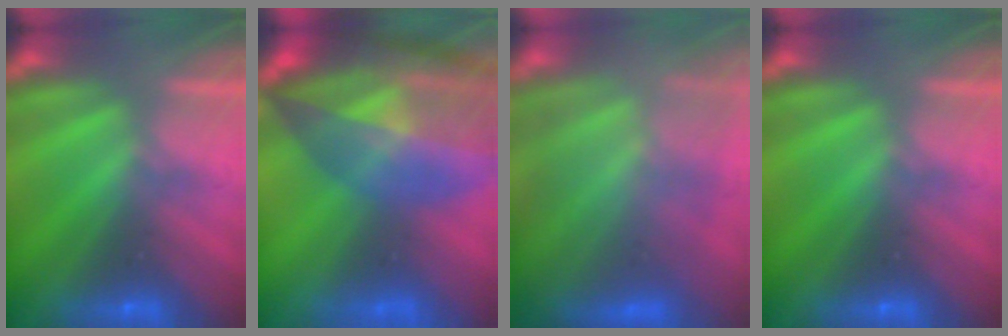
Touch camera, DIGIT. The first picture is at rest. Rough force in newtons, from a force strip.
{"total": 5.7}
{"total": 9.8}
{"total": 0.0}